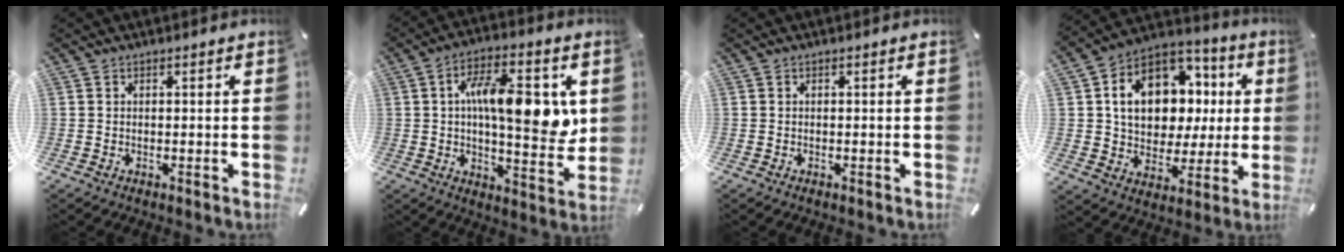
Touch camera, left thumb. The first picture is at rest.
{"total": 16.4, "force": [3.3, 6.5, 14.6], "torque": [-0.216, -0.002, 0.046]}
{"total": 0.0}
{"total": 15.7, "force": [3.2, 12.4, 9.1], "torque": [-0.146, -0.011, 0.066]}